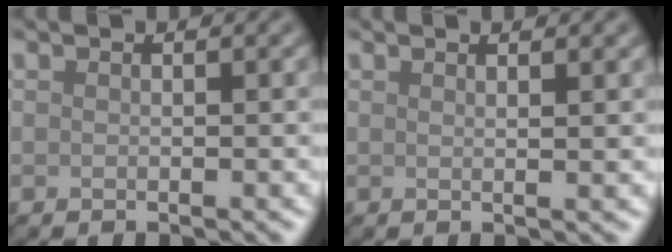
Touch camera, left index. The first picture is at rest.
{"total": 2.4, "force": [1.2, 0.9, 1.9], "torque": [-0.017, 0.005, -0.006]}